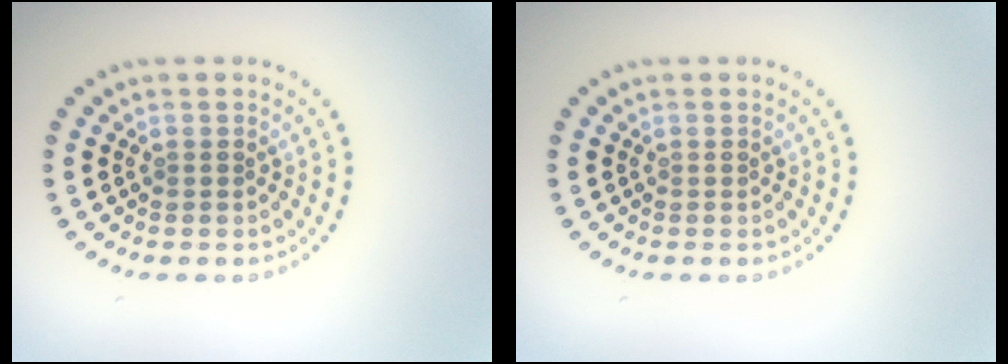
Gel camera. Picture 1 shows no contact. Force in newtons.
{"total": 0.0}